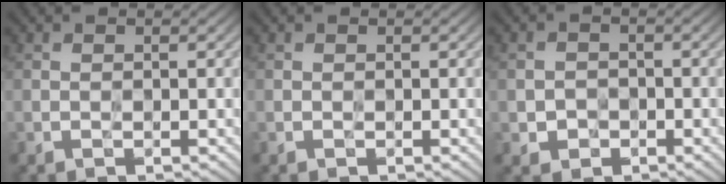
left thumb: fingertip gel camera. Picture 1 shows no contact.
{"total": 0.0}
{"total": 2.3, "force": [-1.0, 1.9, 0.8], "torque": [-0.011, -0.003, -0.021]}